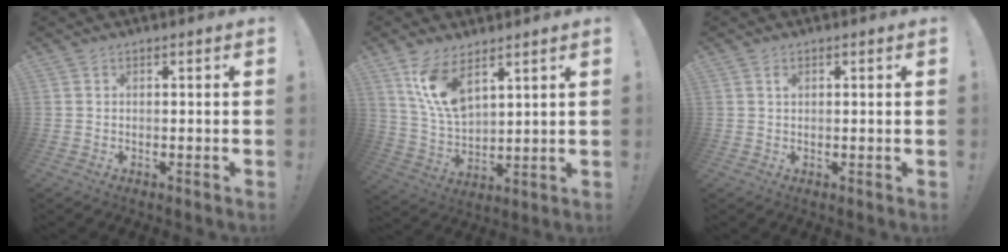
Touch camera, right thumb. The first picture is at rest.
{"total": 12.0, "force": [7.7, 5.5, 7.4], "torque": [-0.150, -0.043, 0.144]}
{"total": 0.8, "force": [0.6, 0.3, 0.5], "torque": [-0.006, -0.001, 0.010]}